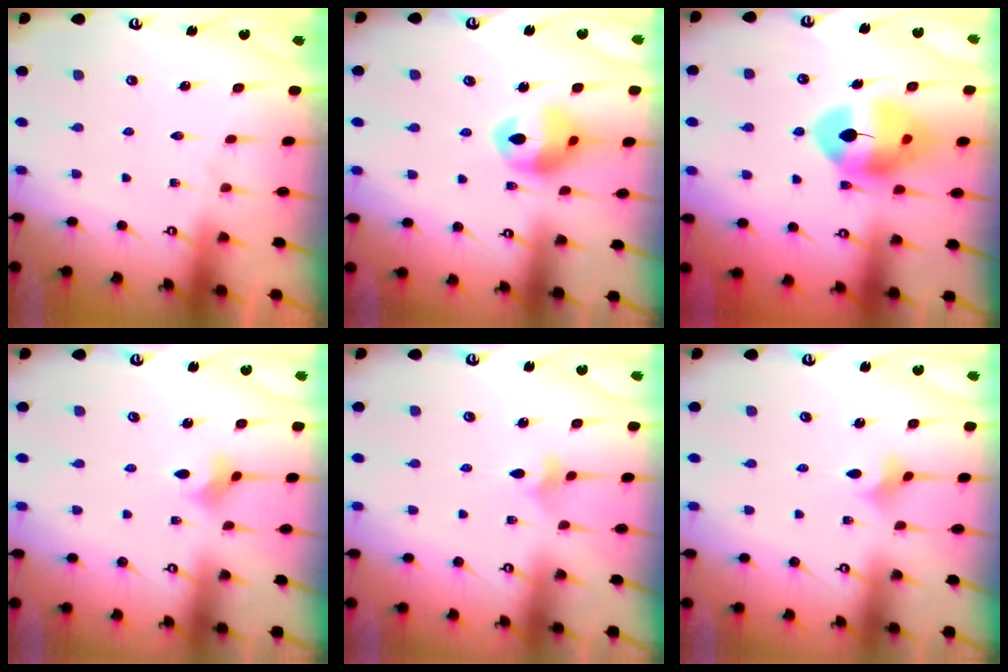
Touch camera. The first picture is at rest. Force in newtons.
{"total": 11.9, "press": 11.8, "slide": 1.5}
{"total": 13.3, "press": 13.2, "slide": 1.7}
{"total": 2.8, "press": 2.8, "slide": 0.7}
{"total": 3.5, "press": 3.4, "slide": 0.8}
{"total": 2.4, "press": 2.3, "slide": 0.5}